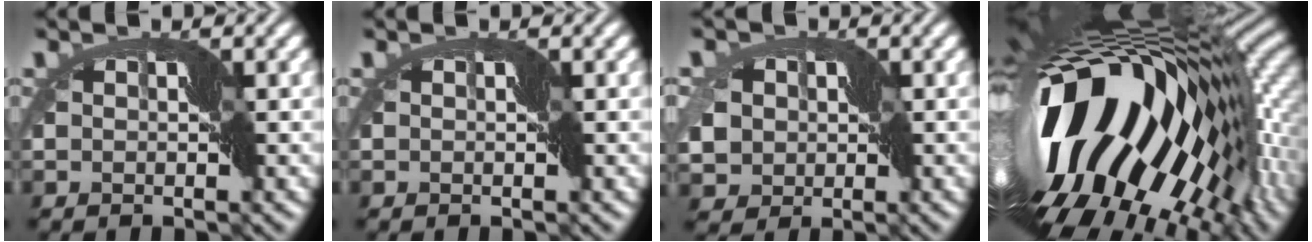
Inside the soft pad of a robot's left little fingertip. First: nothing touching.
{"total": 0.0}
{"total": 8.9, "force": [-0.6, 7.6, 4.6], "torque": [-0.087, 0.008, -0.052]}
{"total": 19.2, "force": [-2.4, 9.7, 16.3], "torque": [-0.300, -0.039, -0.042]}